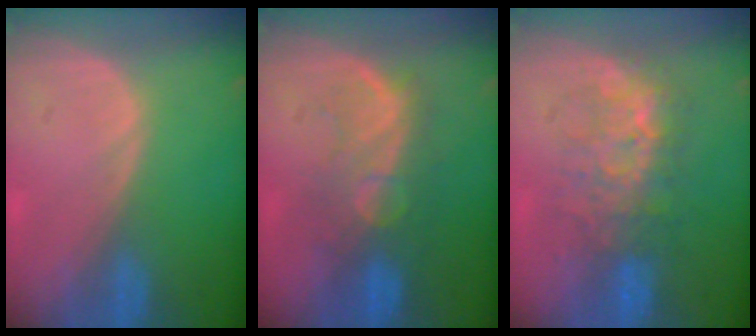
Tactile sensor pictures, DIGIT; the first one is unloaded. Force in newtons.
{"total": 9.2, "press": 8.3, "slide": 4.0}
{"total": 8.0, "press": 7.8, "slide": 1.9}